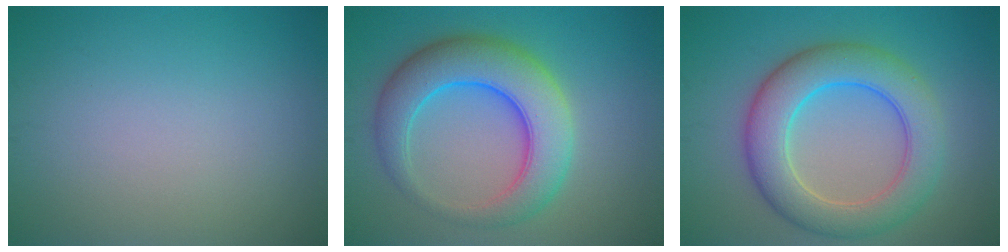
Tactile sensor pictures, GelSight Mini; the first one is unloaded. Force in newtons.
{"total": 8.1, "press": 8.0, "slide": 0.2}
{"total": 7.6, "press": 7.6, "slide": 0.1}